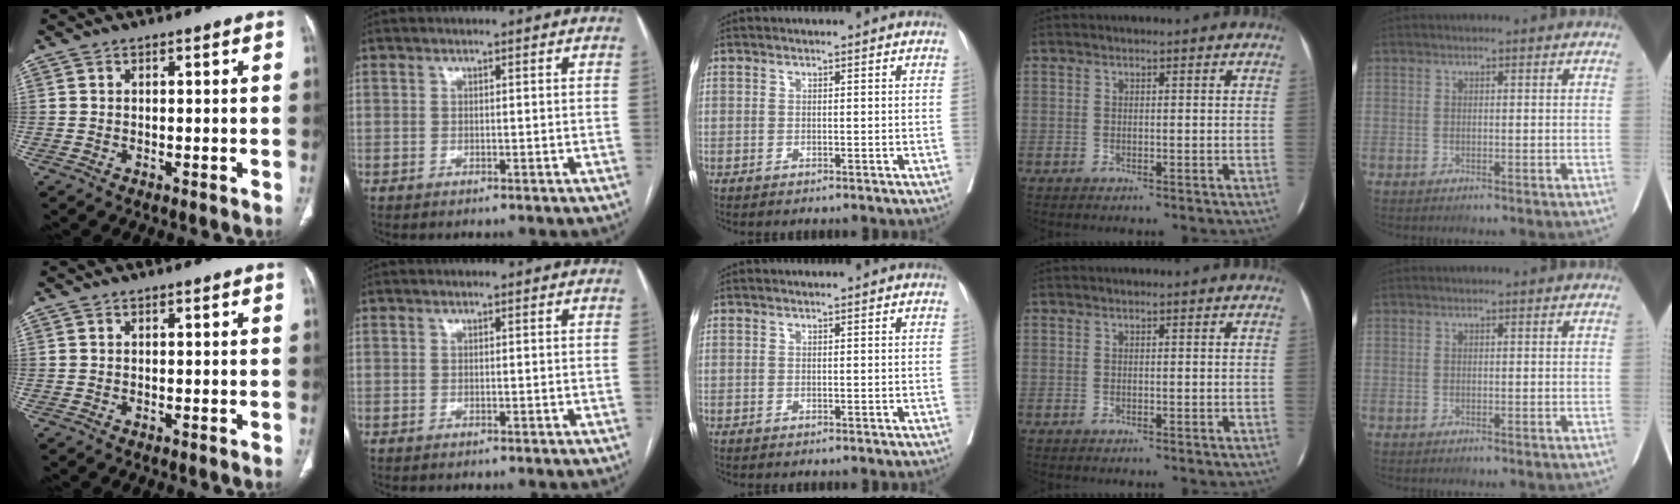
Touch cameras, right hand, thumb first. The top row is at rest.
{}